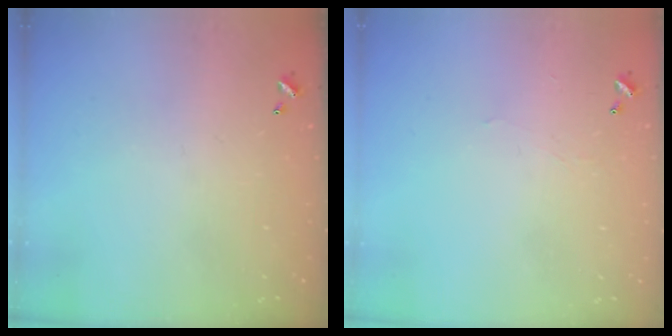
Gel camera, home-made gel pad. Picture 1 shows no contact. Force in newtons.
{"total": 0.9, "press": 0.7, "slide": 0.4}